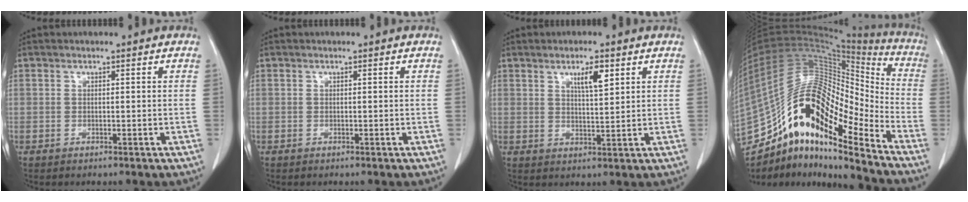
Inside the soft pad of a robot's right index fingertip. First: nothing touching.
{"total": 0.0}
{"total": 4.3, "force": [2.2, 0.8, 3.6], "torque": [-0.064, -0.001, 0.040]}
{"total": 23.9, "force": [-15.4, 6.1, 17.2], "torque": [-0.340, 0.032, -0.267]}